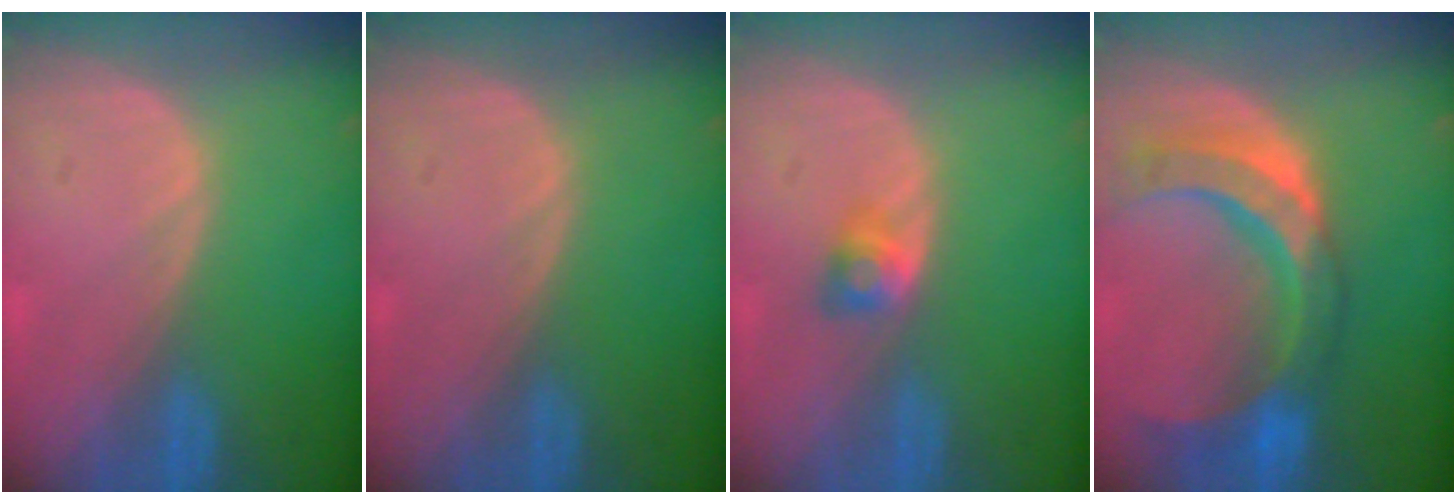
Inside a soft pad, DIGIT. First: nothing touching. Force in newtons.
{"total": 0.0}
{"total": 2.7, "press": 2.4, "slide": 1.1}
{"total": 11.6, "press": 9.8, "slide": 6.2}